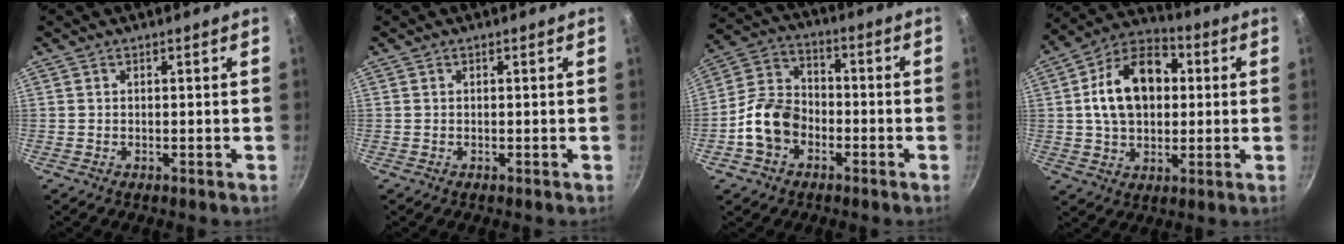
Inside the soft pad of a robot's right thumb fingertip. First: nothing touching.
{"total": 0.0}
{"total": 11.2, "force": [-4.0, 8.2, 6.4], "torque": [-0.095, 0.040, -0.087]}
{"total": 16.6, "force": [2.4, 11.5, 11.8], "torque": [-0.167, 0.024, 0.026]}